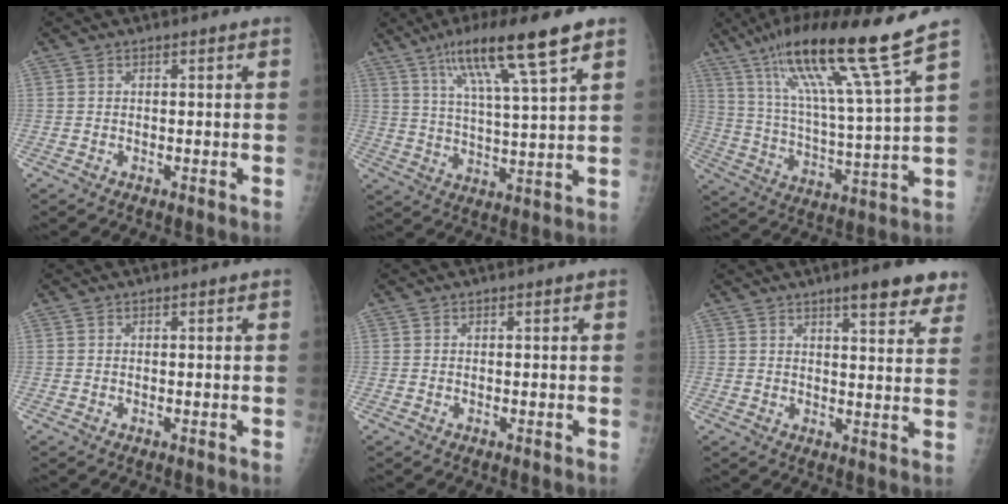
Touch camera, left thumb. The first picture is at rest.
{"total": 14.7, "force": [8.8, 1.5, 11.7], "torque": [-0.206, -0.024, 0.152]}
{"total": 19.1, "force": [12.9, -0.3, 14.1], "torque": [-0.233, -0.057, 0.223]}
{"total": 0.0}
{"total": 0.0}
{"total": 9.4, "force": [6.6, 2.3, 6.3], "torque": [-0.055, -0.031, 0.081]}